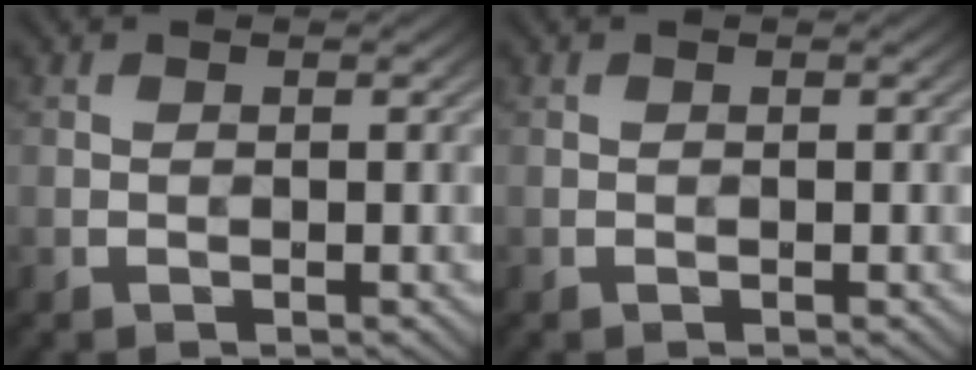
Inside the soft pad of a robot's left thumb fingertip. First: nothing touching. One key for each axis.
{"total": 0.0}